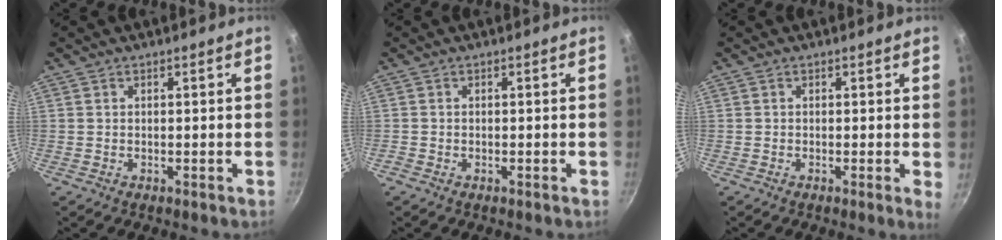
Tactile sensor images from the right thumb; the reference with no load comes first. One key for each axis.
{"total": 0.0}
{"total": 1.5, "fx": 0.0, "fy": 0.1, "fz": 1.5, "tx": -0.022, "ty": -0.005, "tz": -0.006}